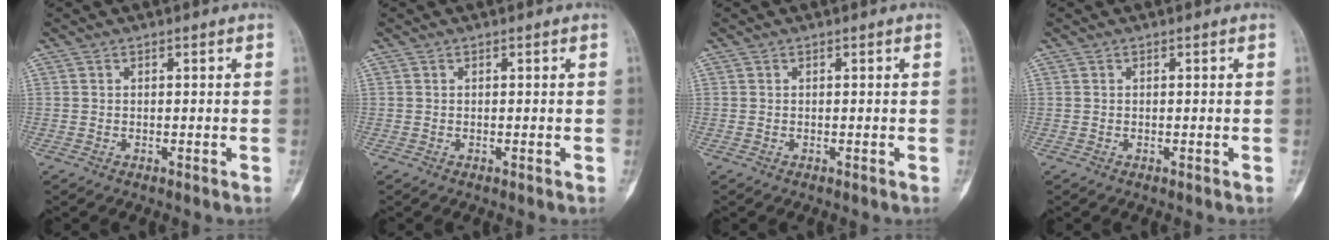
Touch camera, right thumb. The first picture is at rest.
{"total": 0.0}
{"total": 0.0}
{"total": 0.0}